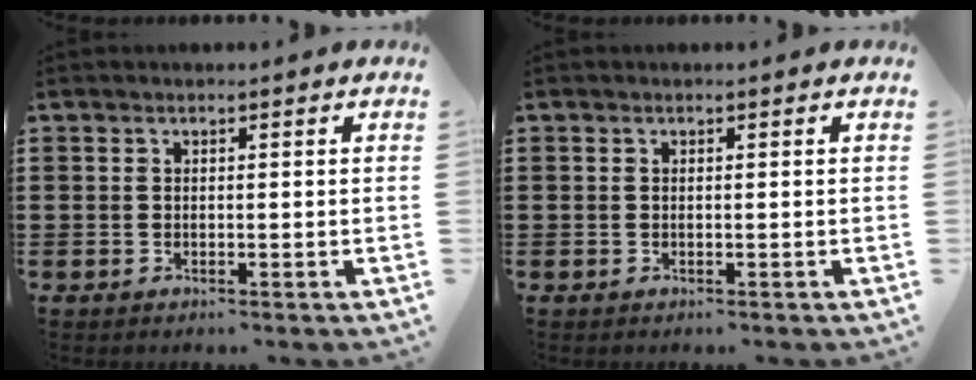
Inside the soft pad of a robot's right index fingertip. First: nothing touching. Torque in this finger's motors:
{"motor_torque": [0.40, 1.02, 0.00, 0.00]}